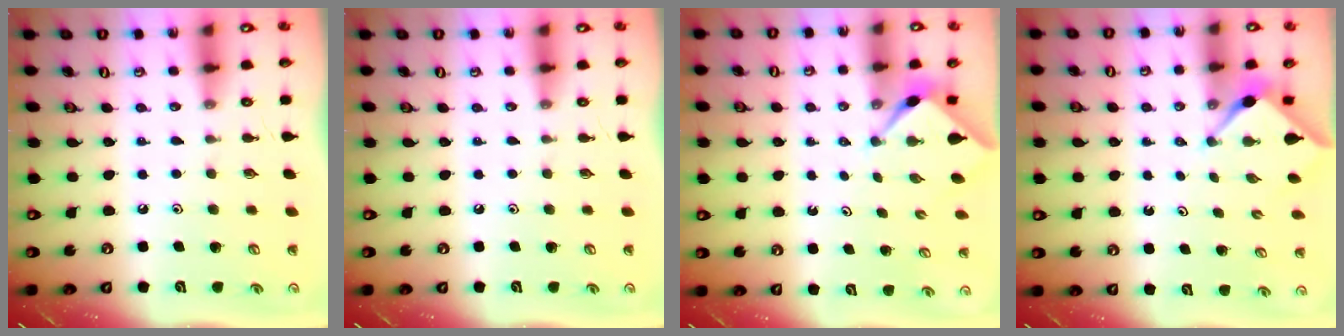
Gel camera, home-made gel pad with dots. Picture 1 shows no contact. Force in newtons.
{"total": 0.0}
{"total": 2.4, "press": 2.4, "slide": 0.3}
{"total": 2.9, "press": 2.9, "slide": 0.2}